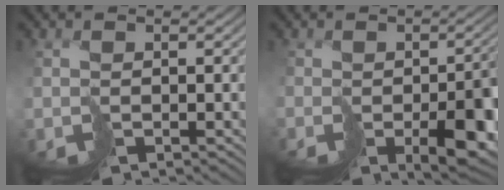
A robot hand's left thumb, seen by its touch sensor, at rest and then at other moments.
{"total": 6.6, "force": [-3.1, 2.8, 5.1], "torque": [-0.064, -0.024, -0.026]}